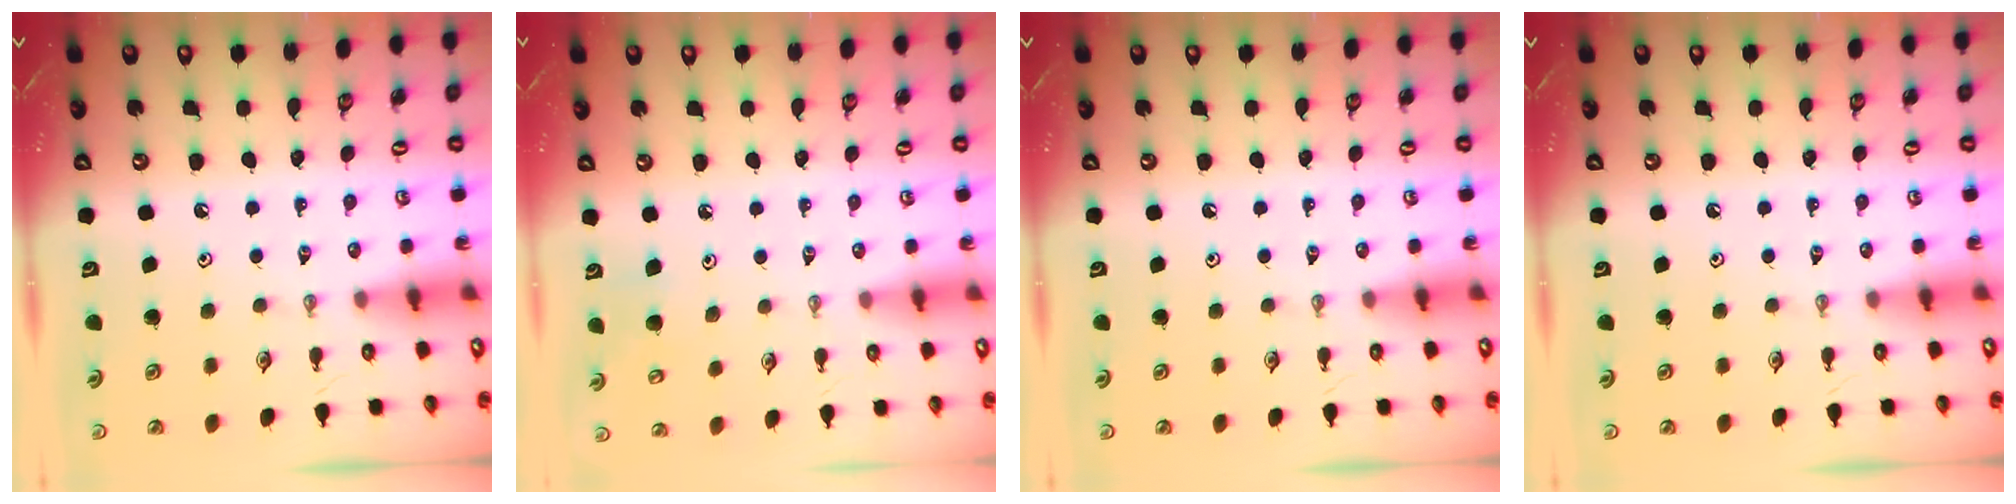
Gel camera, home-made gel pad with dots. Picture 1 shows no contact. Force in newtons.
{"total": 6.7, "press": 6.4, "slide": 1.9}
{"total": 0.0}
{"total": 0.0}